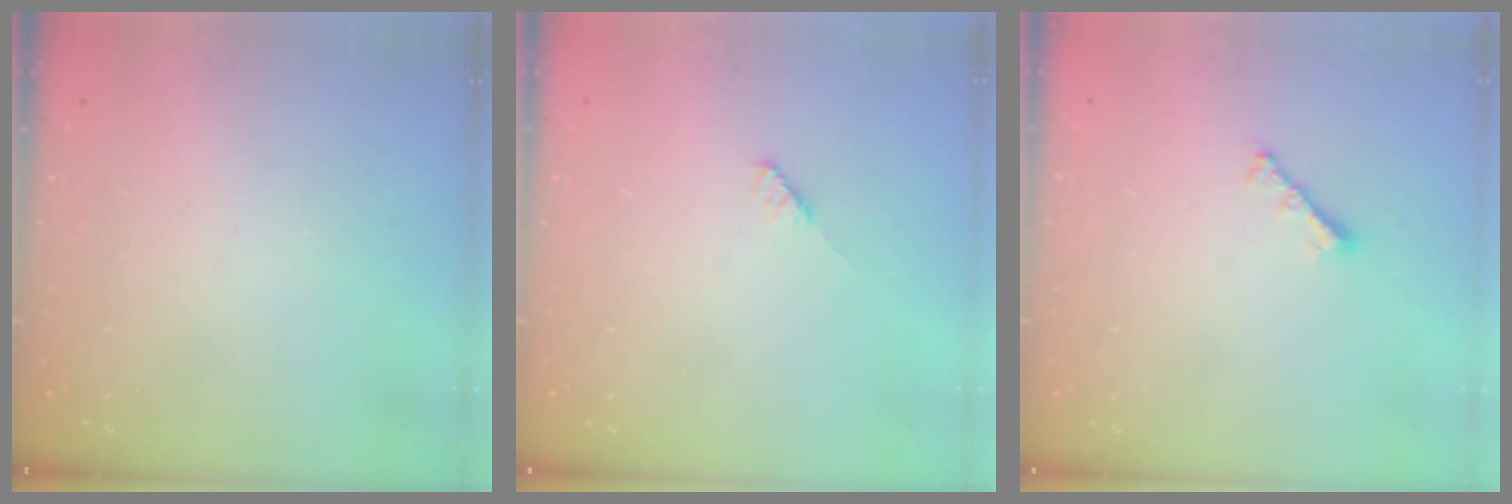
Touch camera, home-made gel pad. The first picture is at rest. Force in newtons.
{"total": 3.0, "press": 3.0, "slide": 0.2}
{"total": 2.8, "press": 2.7, "slide": 0.6}